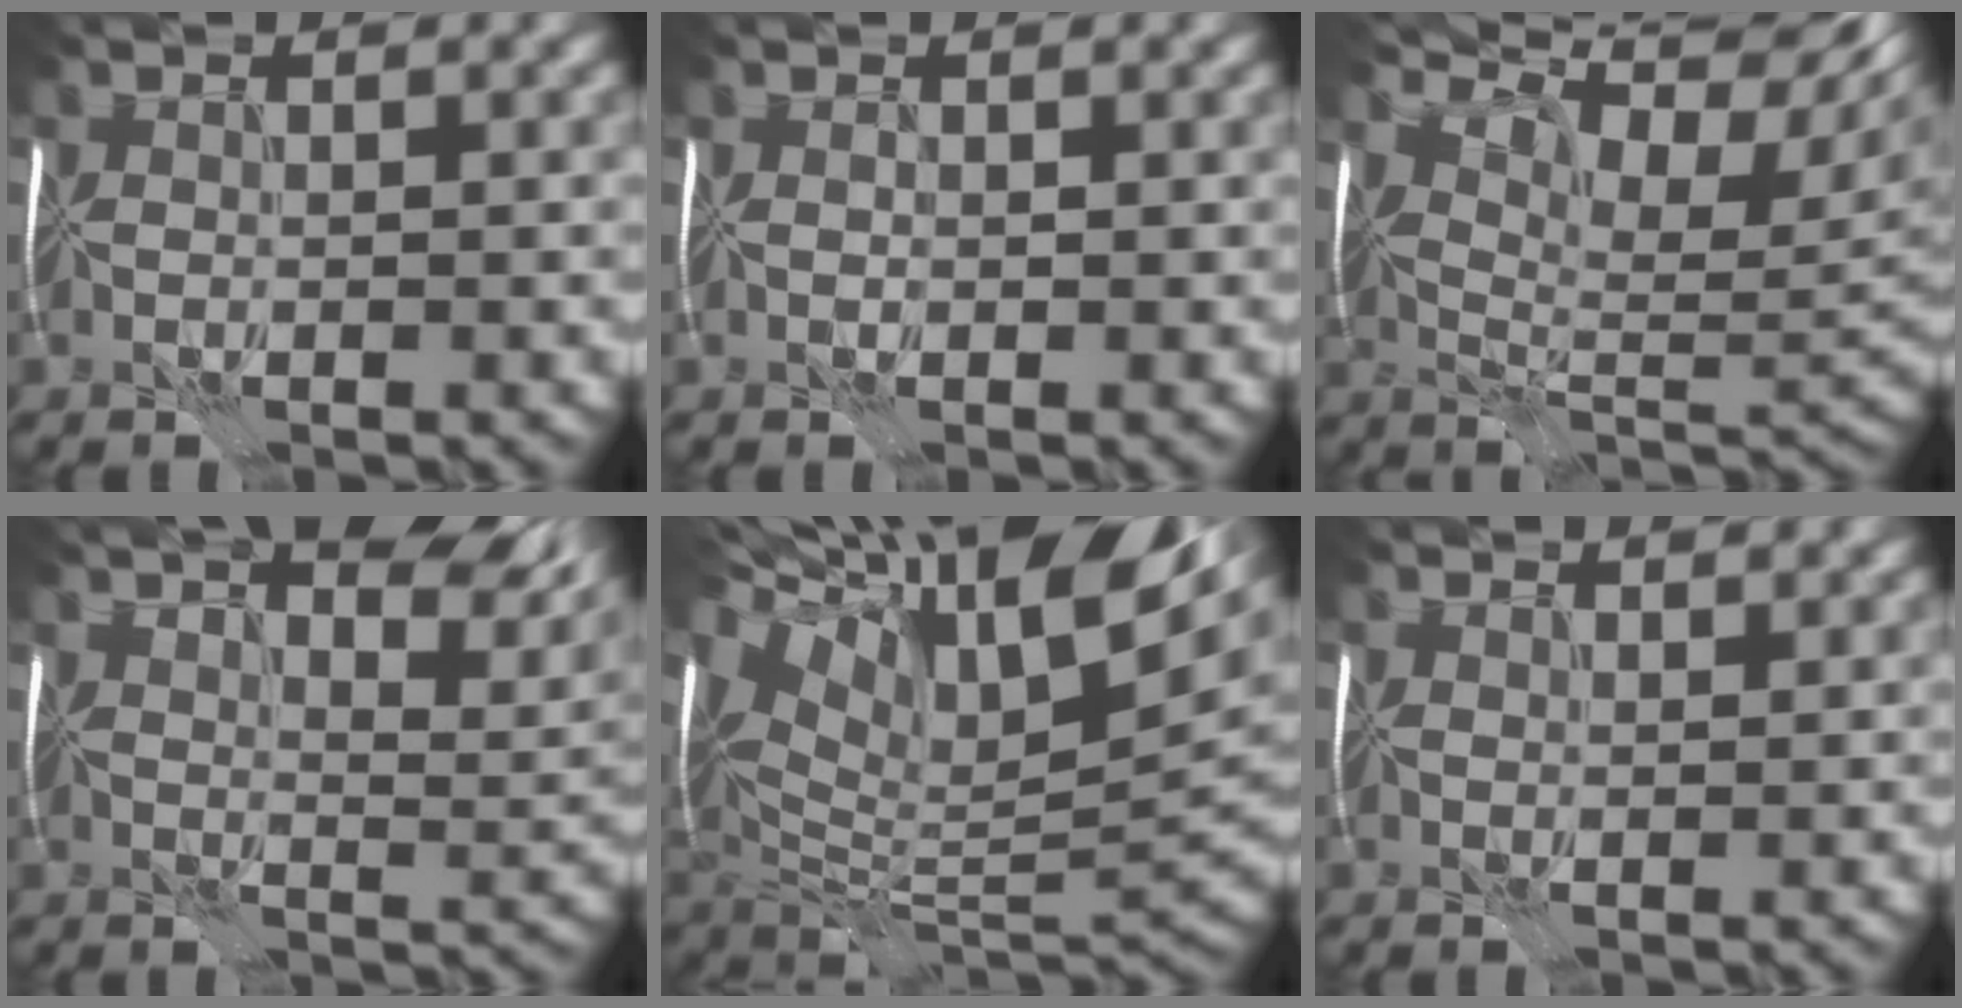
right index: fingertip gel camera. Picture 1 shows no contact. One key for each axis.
{"total": 0.8, "fx": 0.1, "fy": 0.6, "fz": 0.5, "tx": -0.009, "ty": 0.000, "tz": -0.003}
{"total": 12.4, "fx": 6.6, "fy": 4.9, "fz": 9.2, "tx": -0.151, "ty": 0.019, "tz": 0.108}
{"total": 12.9, "fx": 8.5, "fy": 4.7, "fz": 8.5, "tx": -0.120, "ty": 0.023, "tz": 0.102}
{"total": 16.1, "fx": 7.6, "fy": 6.6, "fz": 12.5, "tx": -0.247, "ty": 0.041, "tz": 0.130}
{"total": 3.0, "fx": 2.6, "fy": 0.7, "fz": 1.2, "tx": -0.018, "ty": 0.008, "tz": 0.020}